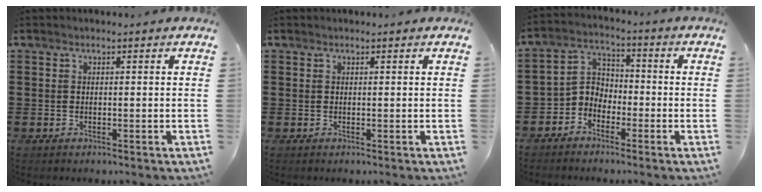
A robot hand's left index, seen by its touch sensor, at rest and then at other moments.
{"total": 0.0}
{"total": 4.3, "force": [-3.1, 2.9, 0.6], "torque": [-0.028, 0.007, -0.071]}